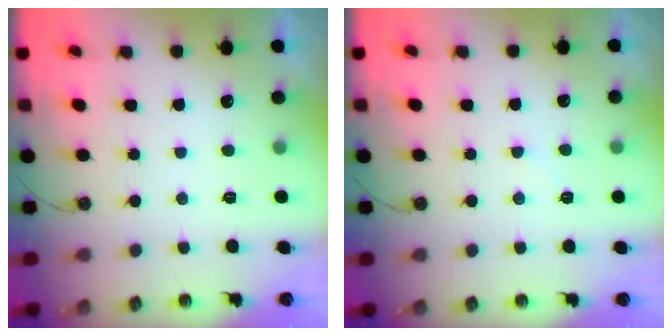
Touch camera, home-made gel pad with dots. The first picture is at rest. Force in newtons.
{"total": 6.7, "press": 6.6, "slide": 0.9}